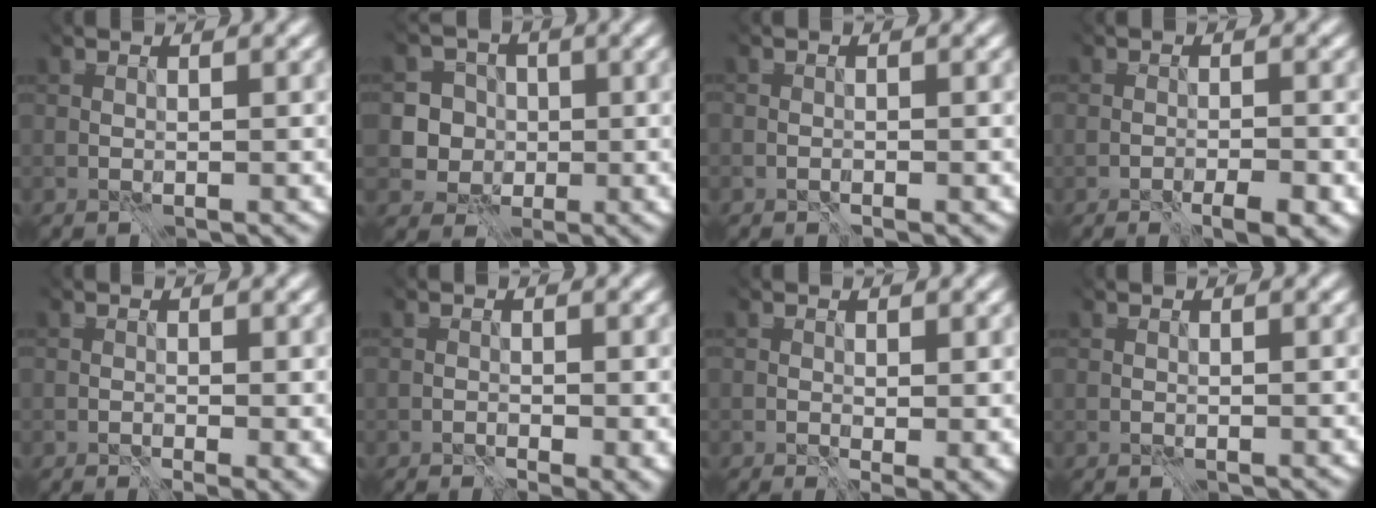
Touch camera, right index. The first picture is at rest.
{"total": 5.3, "force": [-0.6, 4.9, 1.9], "torque": [-0.053, 0.016, -0.004]}
{"total": 1.2, "force": [-1.1, -0.1, -0.4], "torque": [0.012, 0.002, -0.030]}
{"total": 3.3, "force": [-3.2, -0.2, 0.8], "torque": [0.008, -0.003, -0.055]}
{"total": 0.8, "force": [-0.4, 0.1, 0.8], "torque": [-0.001, -0.001, -0.015]}
{"total": 1.5, "force": [-1.1, 0.4, 1.0], "torque": [0.001, -0.005, -0.020]}
{"total": 1.5, "force": [0.5, 0.5, 1.3], "torque": [-0.013, -0.004, 0.000]}
{"total": 0.0}